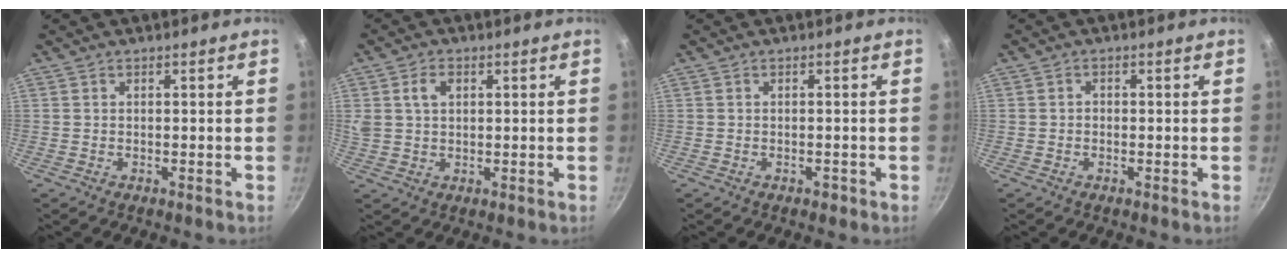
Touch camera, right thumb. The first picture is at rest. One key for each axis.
{"total": 4.7, "fx": 1.5, "fy": 3.3, "fz": 3.0, "tx": -0.047, "ty": 0.001, "tz": 0.028}
{"total": 1.1, "fx": -0.6, "fy": 0.6, "fz": 0.6, "tx": -0.009, "ty": 0.004, "tz": -0.005}
{"total": 0.9, "fx": -0.3, "fy": 0.7, "fz": 0.4, "tx": -0.006, "ty": 0.004, "tz": -0.007}